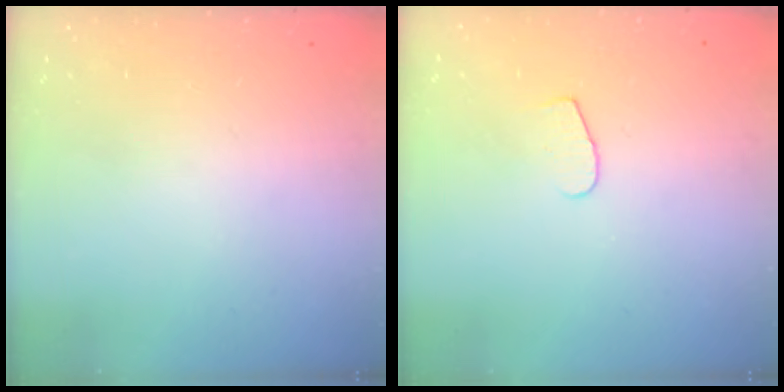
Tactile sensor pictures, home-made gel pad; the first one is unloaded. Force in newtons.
{"total": 4.6, "press": 4.5, "slide": 0.4}